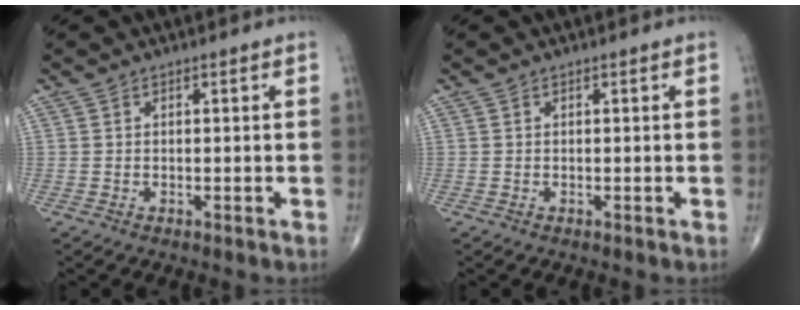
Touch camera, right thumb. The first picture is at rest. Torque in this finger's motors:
{"motor_torque": [0.00, 0.00, 0.00, 0.00, 0.00]}